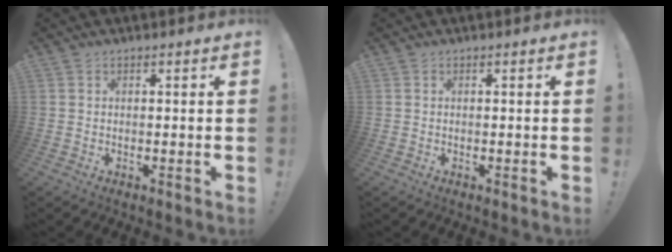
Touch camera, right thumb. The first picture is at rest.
{"total": 0.0}